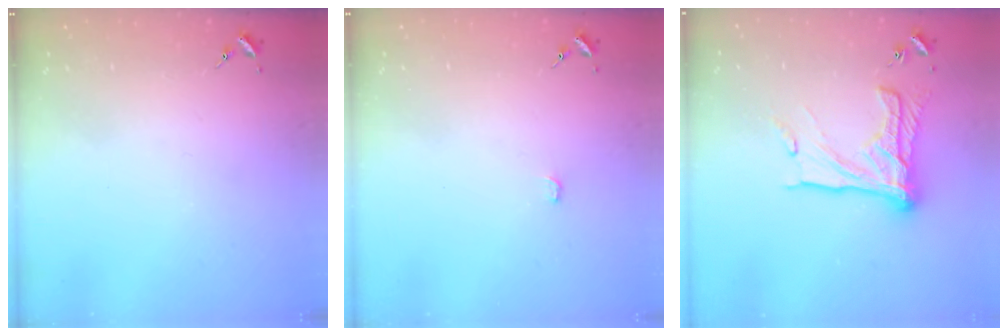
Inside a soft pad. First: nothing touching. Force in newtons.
{"total": 1.9, "press": 1.9, "slide": 0.2}
{"total": 18.6, "press": 18.5, "slide": 1.1}